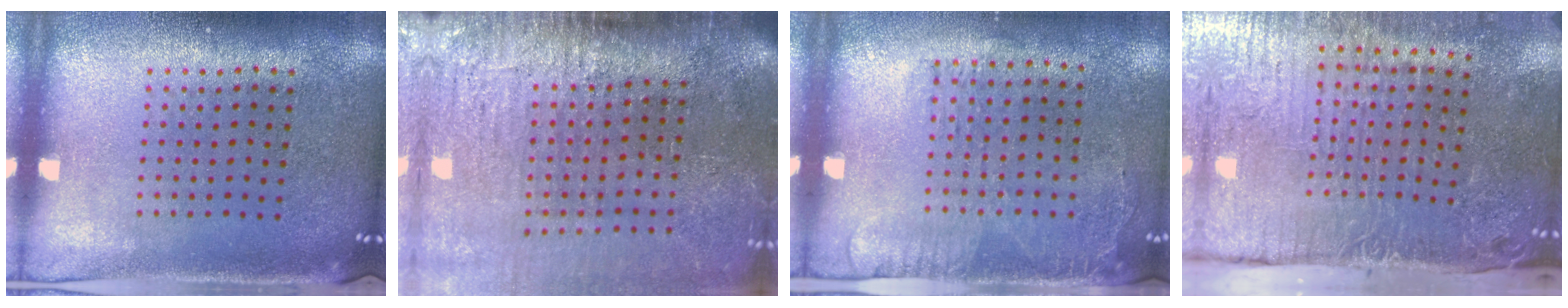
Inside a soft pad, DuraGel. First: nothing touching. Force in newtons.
{"total": 4.3, "press": 3.6, "slide": 2.4}
{"total": 1.7, "press": 1.2, "slide": 1.2}
{"total": 5.2, "press": 4.3, "slide": 3.0}